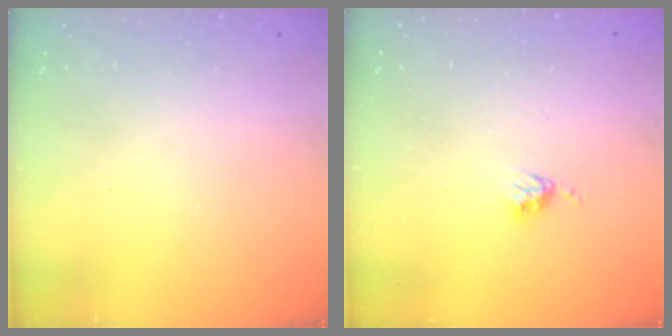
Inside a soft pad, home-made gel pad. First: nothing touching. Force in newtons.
{"total": 3.6, "press": 3.6, "slide": 0.4}